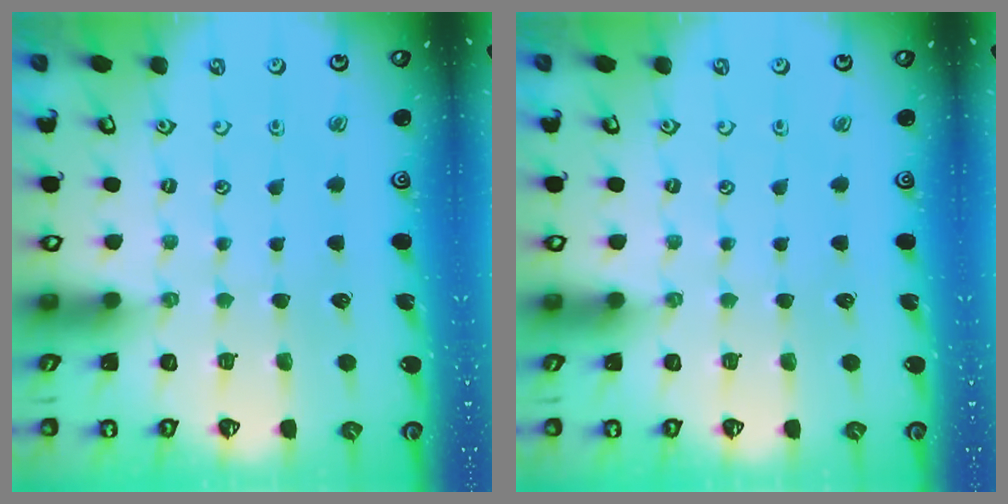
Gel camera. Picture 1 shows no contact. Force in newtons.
{"total": 0.0}